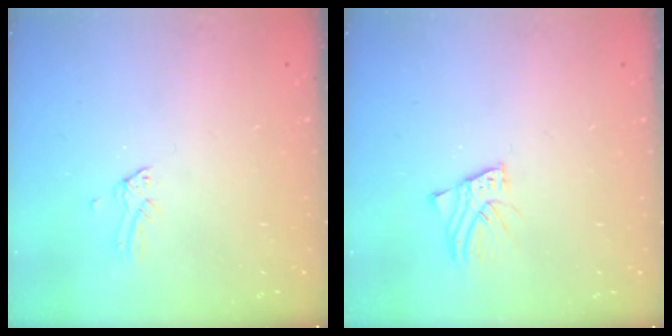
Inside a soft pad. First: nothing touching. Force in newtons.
{"total": 3.0, "press": 3.0, "slide": 0.2}